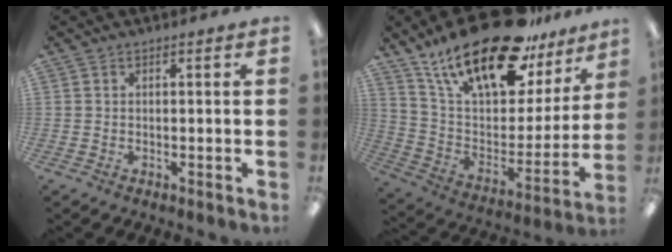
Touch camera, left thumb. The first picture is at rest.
{"total": 25.1, "force": [18.7, 9.2, 14.0], "torque": [-0.237, -0.116, 0.323]}